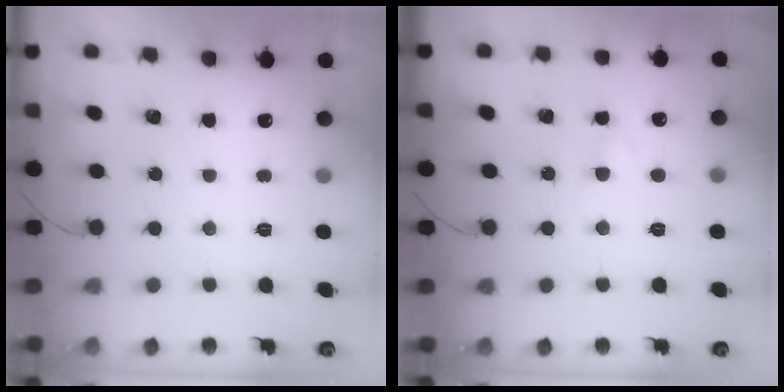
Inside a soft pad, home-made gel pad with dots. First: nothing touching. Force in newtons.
{"total": 1.9, "press": 1.7, "slide": 0.9}